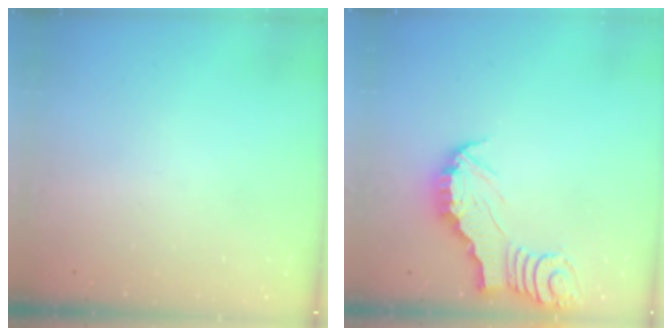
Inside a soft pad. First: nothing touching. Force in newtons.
{"total": 2.9, "press": 2.9, "slide": 0.3}